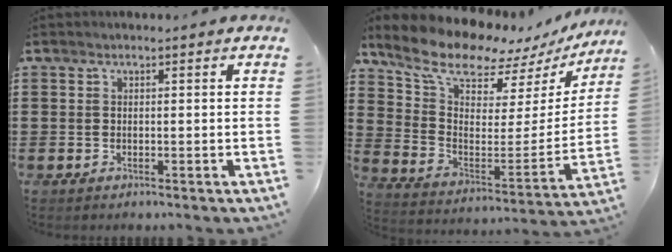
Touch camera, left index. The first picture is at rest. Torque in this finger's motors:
{"motor_torque": [2.14, 0.00, 1.05, 0.21]}